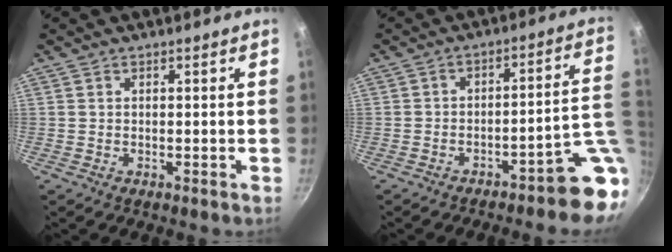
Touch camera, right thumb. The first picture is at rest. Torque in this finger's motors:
{"motor_torque": [1.36, 1.58, 0.92, -1.23, 0.28]}